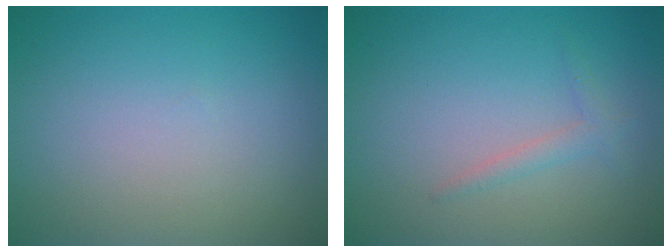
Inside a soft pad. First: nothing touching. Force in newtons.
{"total": 1.3, "press": 1.3, "slide": 0.1}